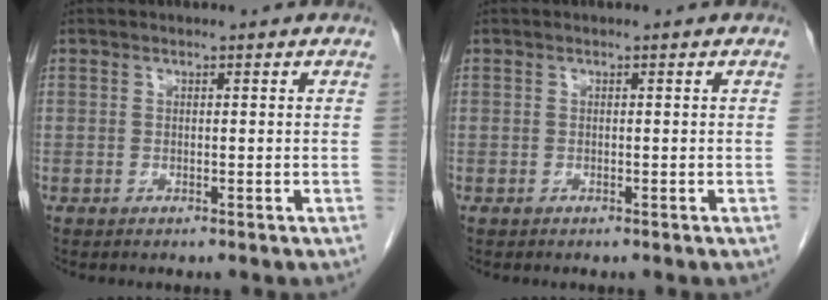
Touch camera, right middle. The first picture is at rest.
{"total": 0.0}